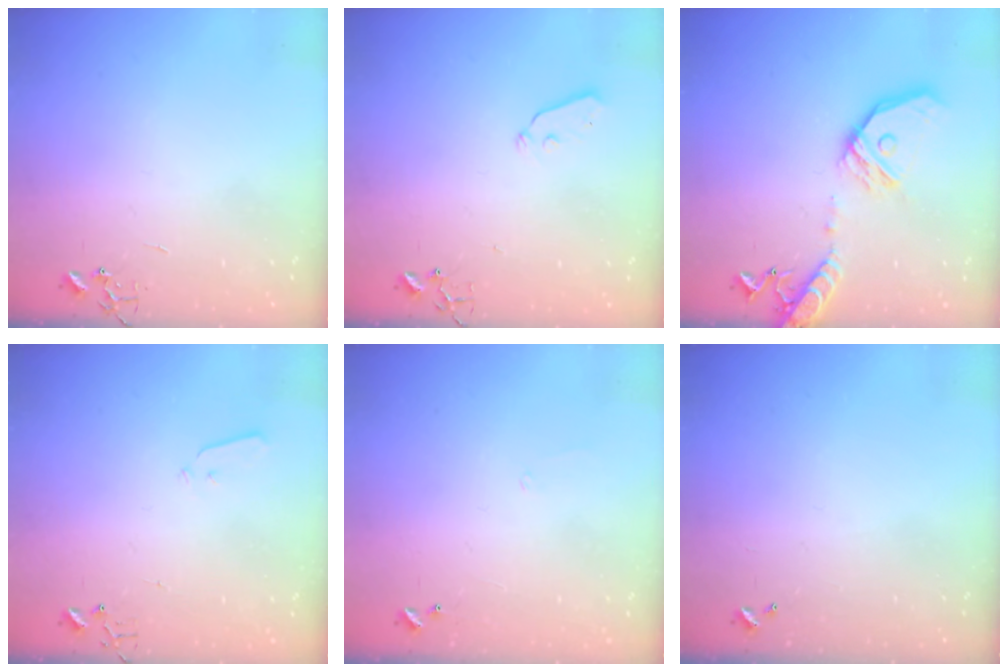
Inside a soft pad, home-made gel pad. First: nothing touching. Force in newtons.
{"total": 4.3, "press": 4.3, "slide": 0.7}
{"total": 18.2, "press": 17.9, "slide": 3.1}
{"total": 3.1, "press": 3.0, "slide": 0.7}
{"total": 5.6, "press": 5.6, "slide": 0.4}
{"total": 0.0}